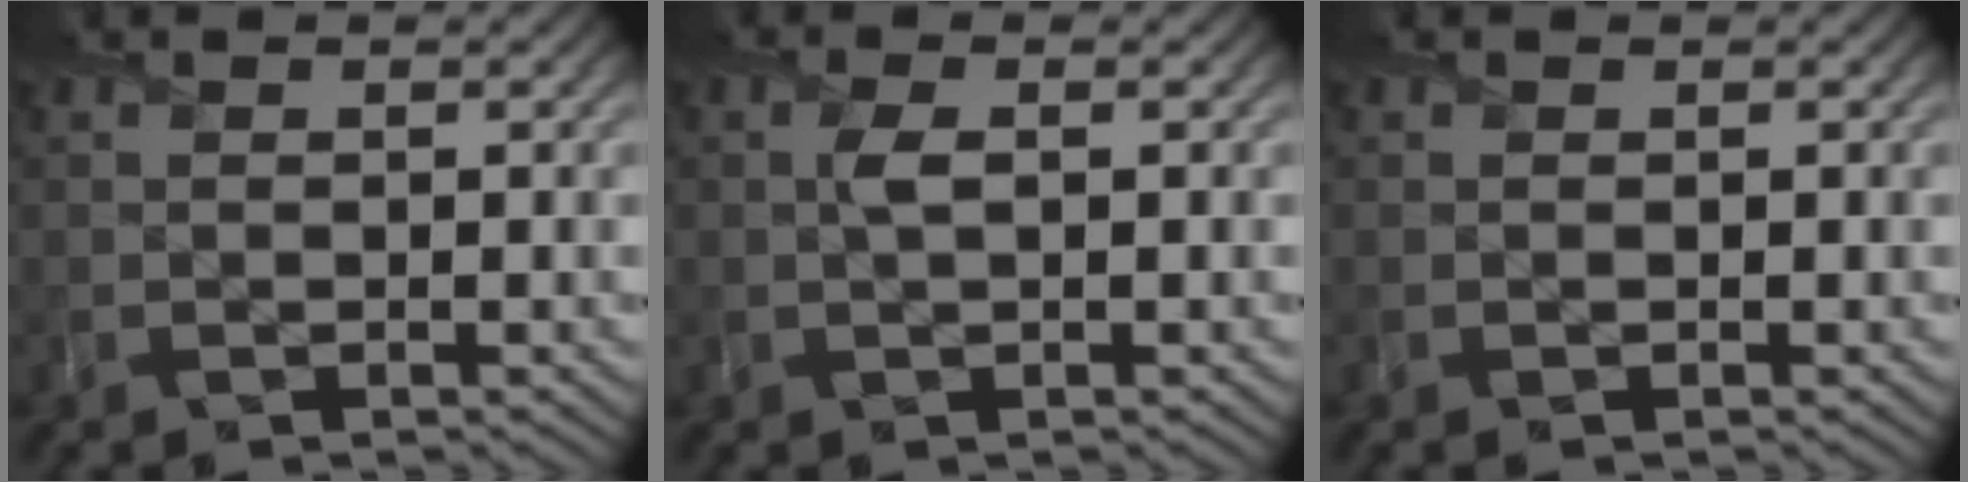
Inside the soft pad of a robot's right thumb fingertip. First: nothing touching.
{"total": 1.9, "force": [0.2, 0.8, 1.7], "torque": [-0.039, 0.001, 0.001]}
{"total": 0.0}